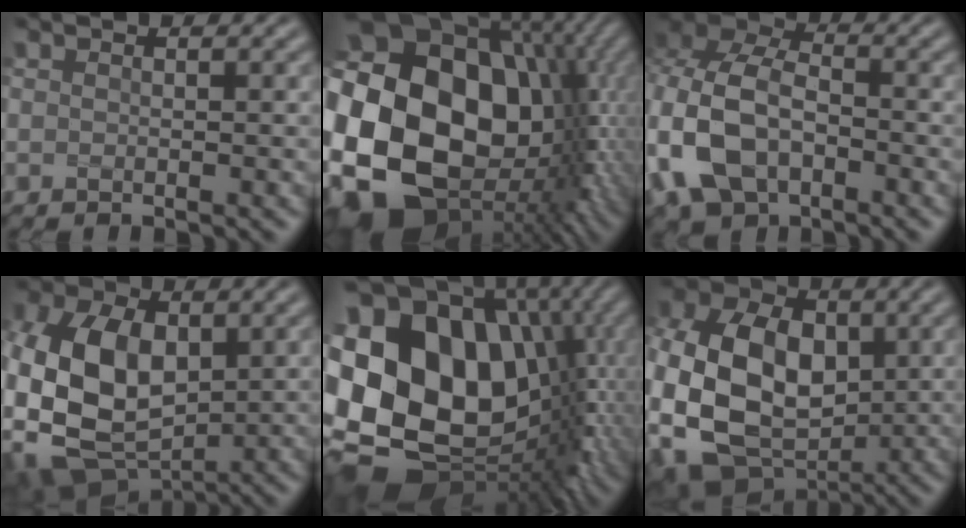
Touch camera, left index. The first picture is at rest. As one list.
[{"total": 22.2, "force": [-0.8, 16.0, 15.4], "torque": [-0.313, -0.002, 0.007]}, {"total": 9.6, "force": [-2.4, 6.8, 6.4], "torque": [-0.169, -0.008, -0.056]}, {"total": 11.5, "force": [-0.3, 7.7, 8.5], "torque": [-0.205, -0.010, -0.003]}, {"total": 21.1, "force": [0.2, 16.2, 13.4], "torque": [-0.270, -0.004, 0.029]}, {"total": 13.7, "force": [-1.8, 9.6, 9.6], "torque": [-0.212, -0.001, -0.036]}]